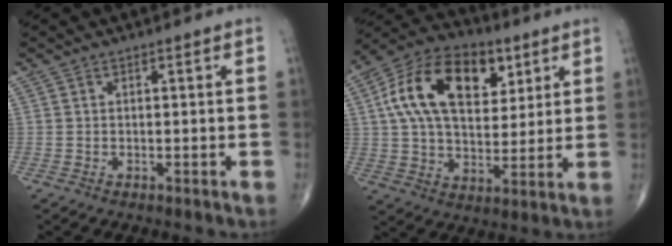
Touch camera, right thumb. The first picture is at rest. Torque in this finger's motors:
{"motor_torque": [0.67, 1.44, 1.51, 0.29, 0.55]}